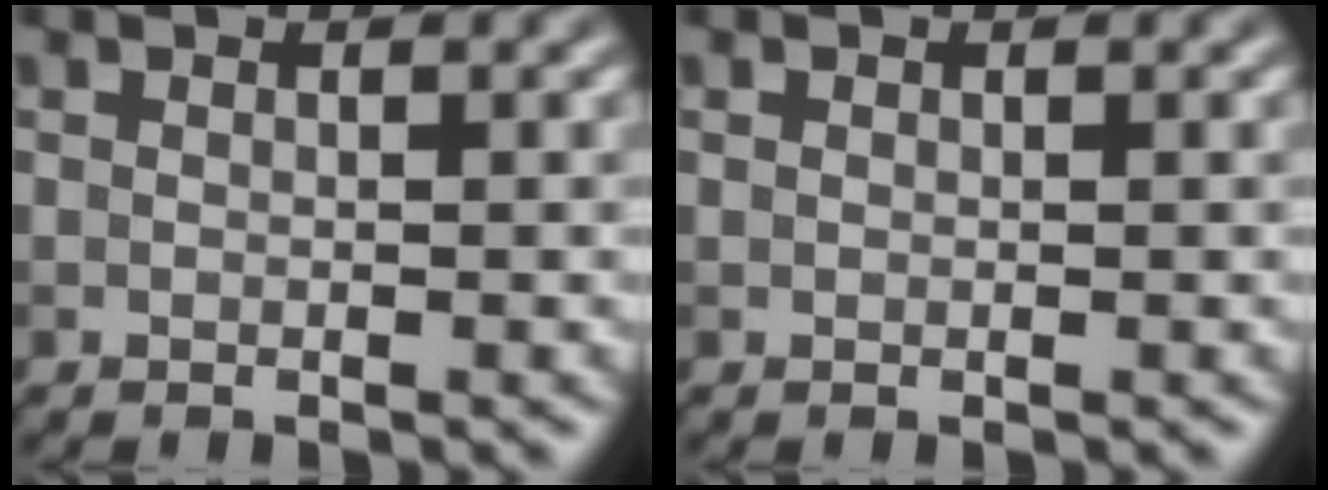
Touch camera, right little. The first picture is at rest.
{"total": 0.0}